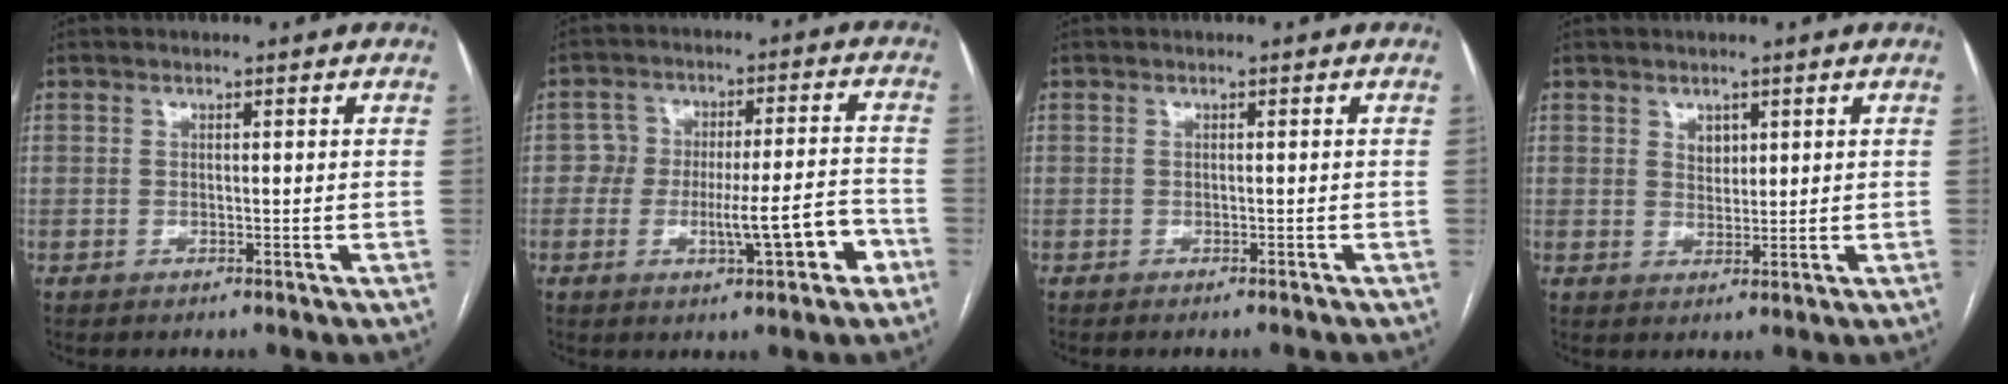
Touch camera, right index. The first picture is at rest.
{"total": 8.7, "force": [-3.7, 2.8, 7.3], "torque": [-0.108, 0.027, -0.051]}
{"total": 2.3, "force": [-2.2, 0.2, 0.7], "torque": [-0.007, -0.003, -0.028]}
{"total": 2.2, "force": [1.2, 1.5, 1.2], "torque": [-0.022, 0.000, 0.024]}